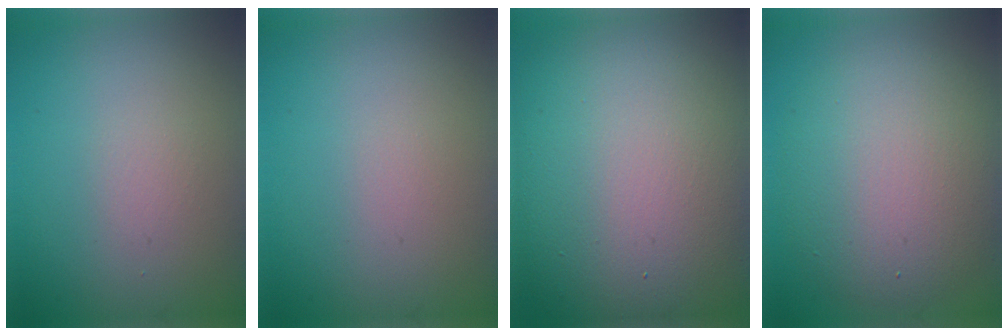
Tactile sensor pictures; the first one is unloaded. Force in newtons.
{"total": 0.0}
{"total": 17.9, "press": 17.8, "slide": 1.3}
{"total": 7.8, "press": 7.8, "slide": 0.4}